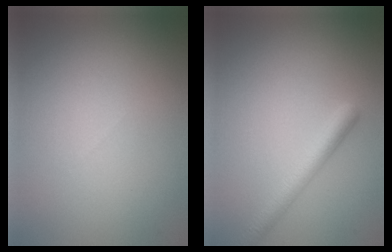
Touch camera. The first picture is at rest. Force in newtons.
{"total": 2.9, "press": 2.9, "slide": 0.1}